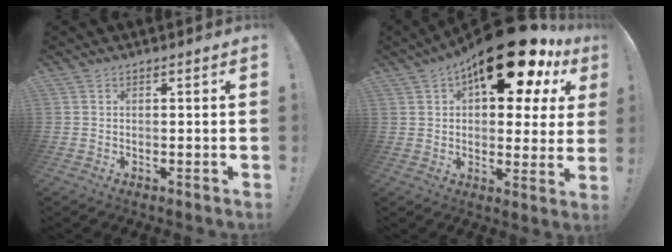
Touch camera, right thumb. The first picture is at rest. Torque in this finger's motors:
{"motor_torque": [1.86, 3.15, 1.12, -0.43, 0.55]}